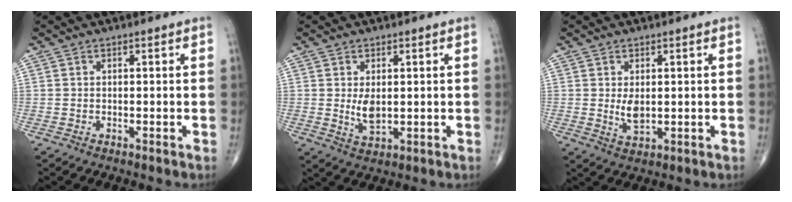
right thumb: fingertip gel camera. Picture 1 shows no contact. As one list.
[{"total": 4.0, "force": [0.4, 2.1, 3.4], "torque": [-0.057, -0.012, 0.015]}, {"total": 3.6, "force": [0.3, 1.8, 3.0], "torque": [-0.051, -0.011, 0.013]}]